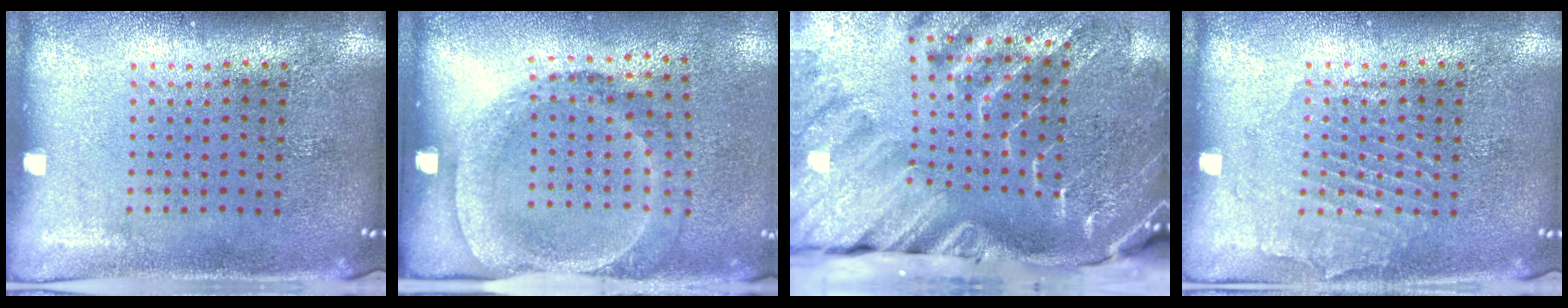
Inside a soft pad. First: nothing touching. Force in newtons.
{"total": 1.8, "press": 1.2, "slide": 1.4}
{"total": 4.5, "press": 3.3, "slide": 3.0}
{"total": 1.4, "press": 1.4, "slide": 0.0}